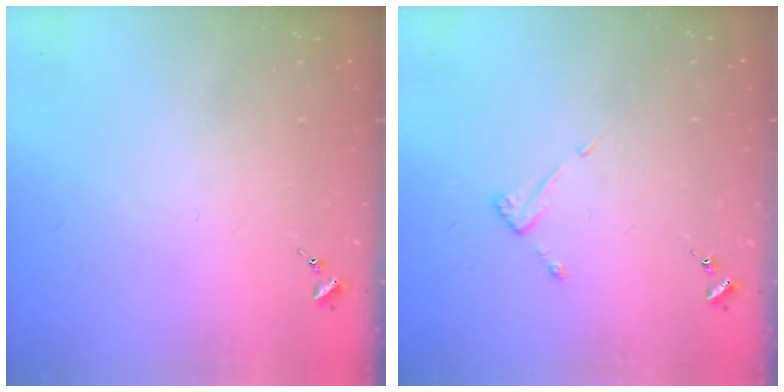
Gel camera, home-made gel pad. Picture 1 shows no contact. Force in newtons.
{"total": 3.9, "press": 3.9, "slide": 0.3}